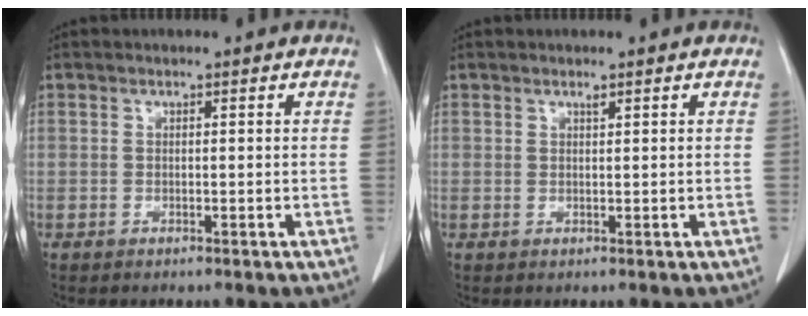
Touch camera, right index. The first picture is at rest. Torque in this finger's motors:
{"motor_torque": [-0.10, 0.11, 0.00, 0.02]}